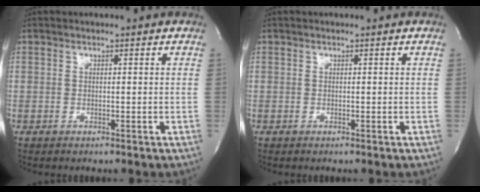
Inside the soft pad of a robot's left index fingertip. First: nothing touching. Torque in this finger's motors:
{"motor_torque": [0.00, 0.00, 0.03, 0.00]}